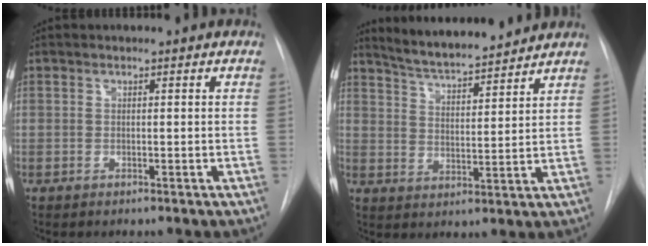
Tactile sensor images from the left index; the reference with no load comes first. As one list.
[{"total": 11.0, "force": [10.3, 0.8, 3.6], "torque": [-0.065, 0.006, 0.167]}]